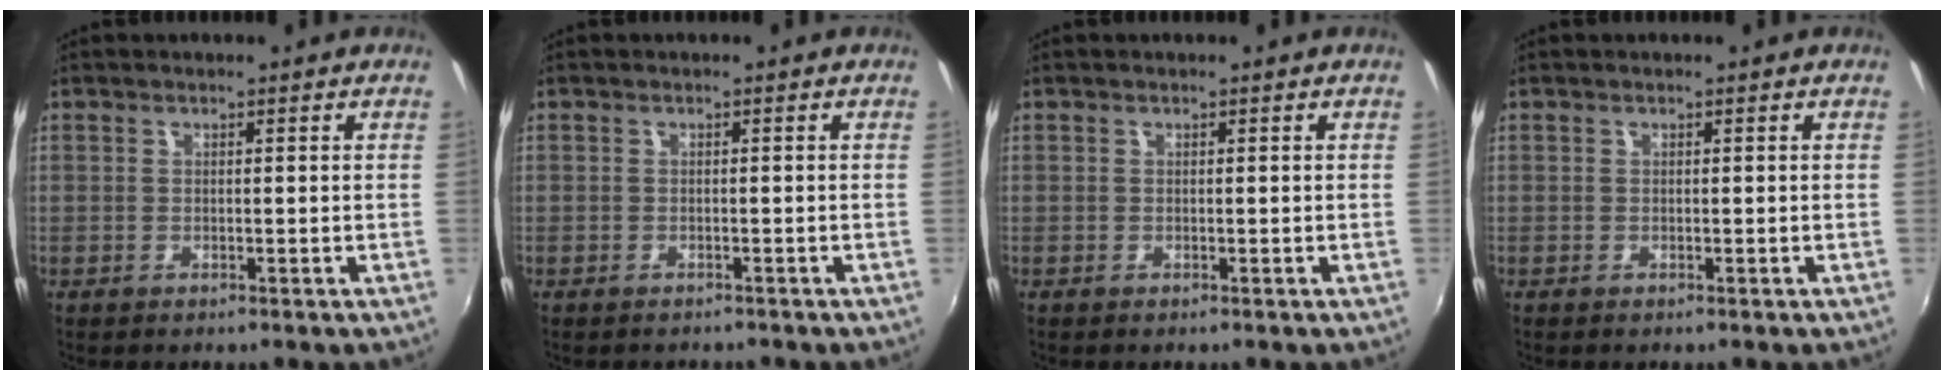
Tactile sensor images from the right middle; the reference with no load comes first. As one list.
[{"total": 1.3, "force": [-1.2, 0.3, 0.2], "torque": [-0.009, -0.004, -0.015]}, {"total": 0.0}, {"total": 0.0}]